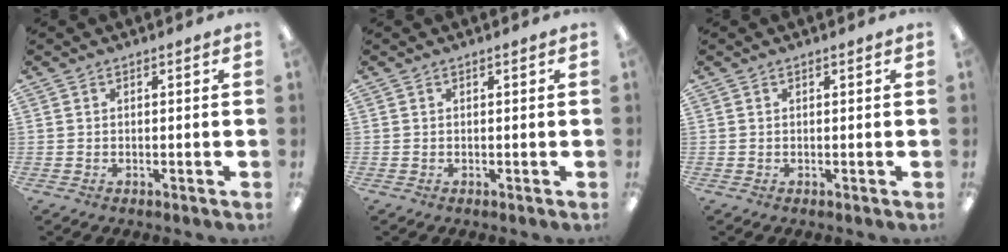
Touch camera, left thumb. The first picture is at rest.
{"total": 0.0}
{"total": 0.0}